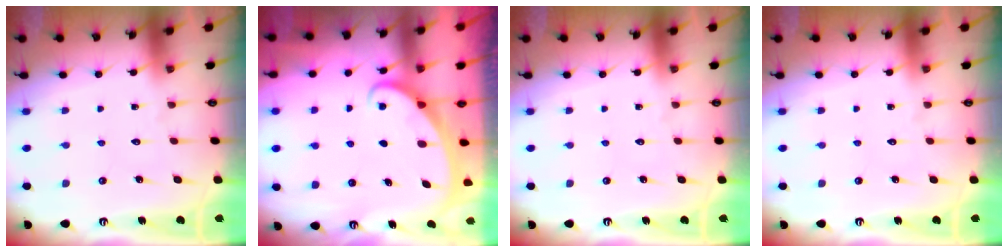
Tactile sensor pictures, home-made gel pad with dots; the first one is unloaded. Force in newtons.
{"total": 2.2, "press": 2.2, "slide": 0.3}
{"total": 0.0}
{"total": 0.0}